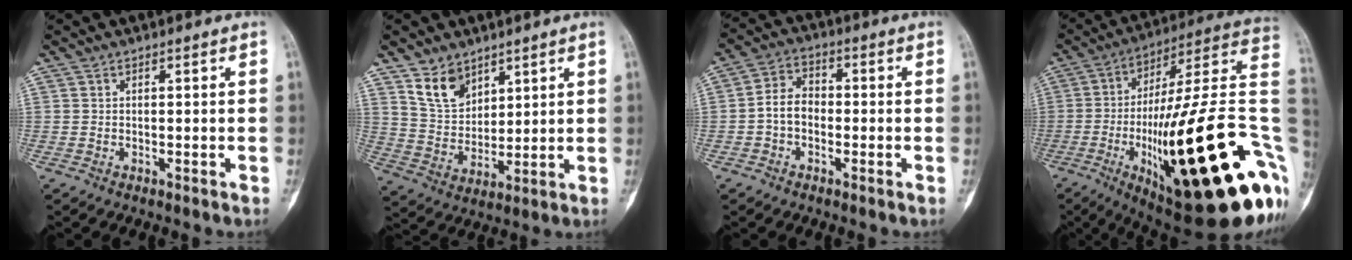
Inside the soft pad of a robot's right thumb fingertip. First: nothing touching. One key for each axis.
{"total": 8.7, "fx": 5.8, "fy": 5.4, "fz": 3.7, "tx": -0.047, "ty": -0.037, "tz": 0.122}
{"total": 6.2, "fx": -1.2, "fy": 4.5, "fz": 4.0, "tx": -0.059, "ty": 0.024, "tz": -0.033}
{"total": 39.5, "fx": -9.2, "fy": 10.0, "fz": 37.1, "tx": -0.481, "ty": 0.036, "tz": -0.140}